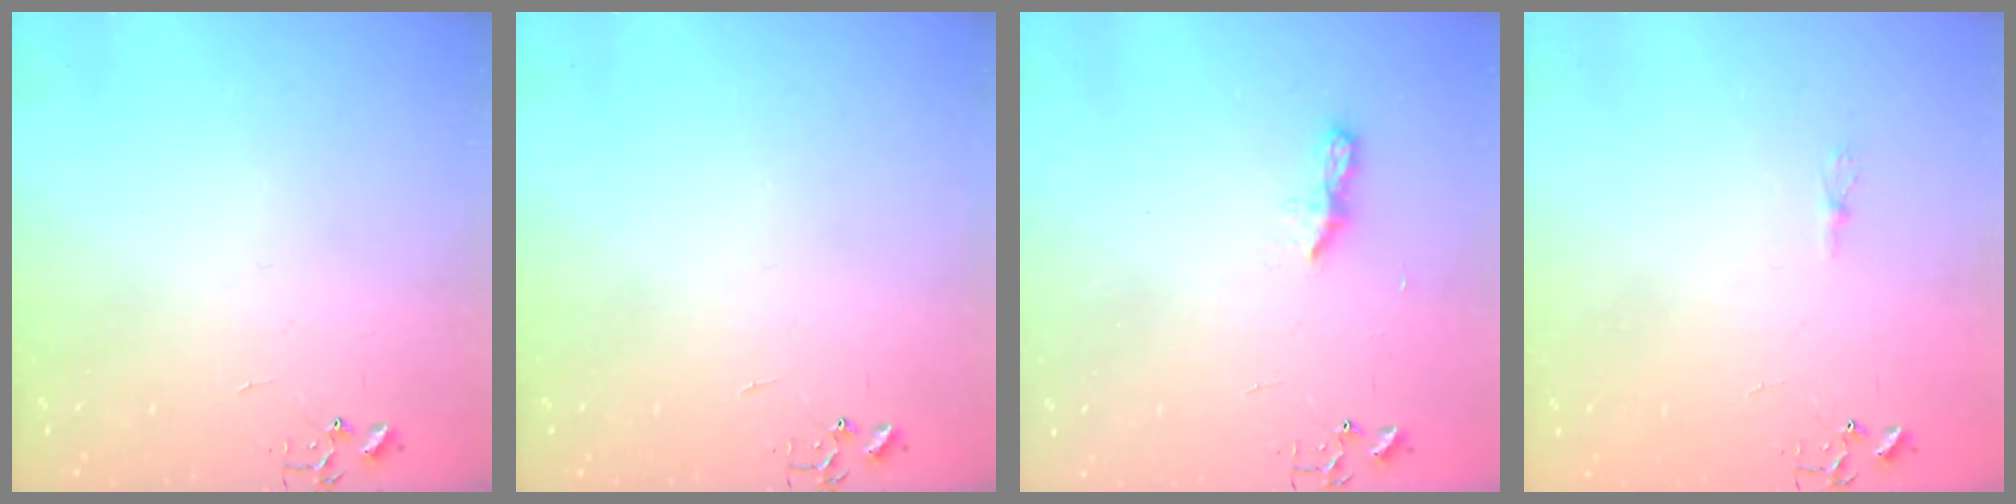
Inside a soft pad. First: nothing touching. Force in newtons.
{"total": 0.0}
{"total": 5.9, "press": 5.8, "slide": 0.7}
{"total": 4.7, "press": 4.6, "slide": 0.6}